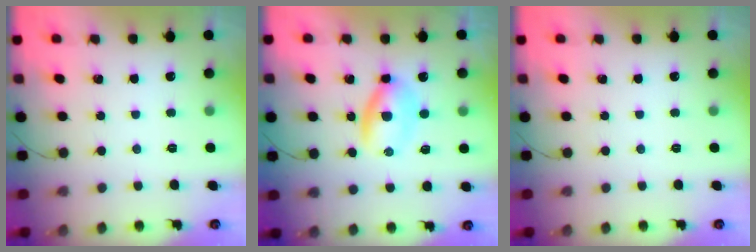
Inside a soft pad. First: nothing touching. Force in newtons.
{"total": 4.5, "press": 4.4, "slide": 1.0}
{"total": 0.0}